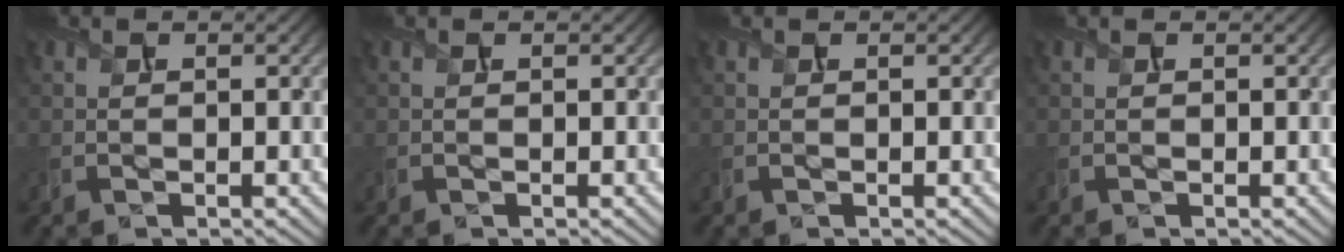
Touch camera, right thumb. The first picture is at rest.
{"total": 0.0}
{"total": 0.0}
{"total": 0.0}